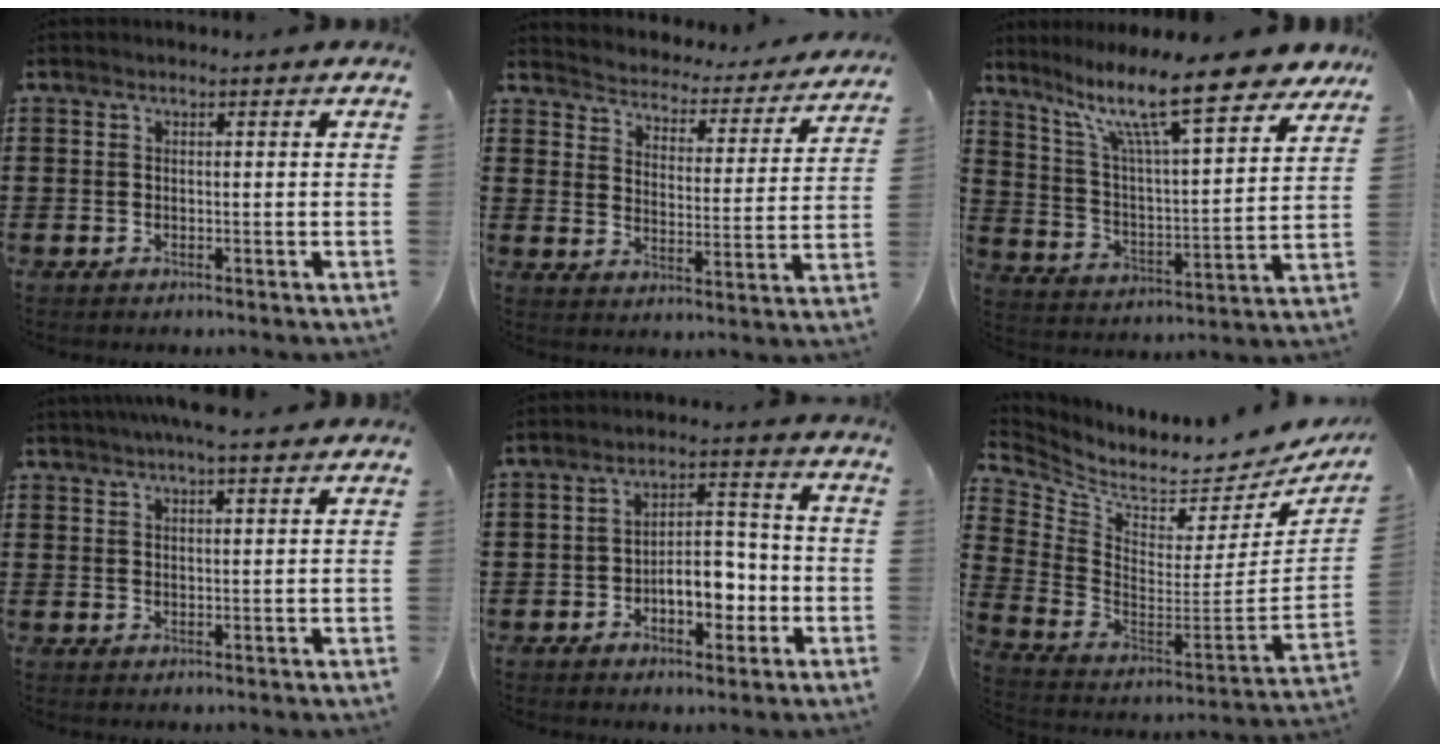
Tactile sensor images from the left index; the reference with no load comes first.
{"total": 2.8, "force": [2.8, 0.2, -0.2], "torque": [-0.019, -0.034, 0.038]}
{"total": 13.8, "force": [10.5, 1.9, 8.8], "torque": [-0.185, -0.057, 0.174]}
{"total": 4.4, "force": [3.7, 0.1, 2.3], "torque": [-0.054, 0.000, 0.068]}
{"total": 7.4, "force": [-2.4, 4.0, 5.8], "torque": [-0.084, 0.009, -0.045]}
{"total": 4.8, "force": [3.6, 1.9, 2.6], "torque": [-0.075, -0.049, 0.054]}